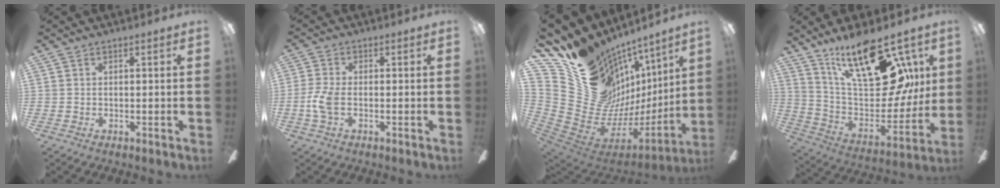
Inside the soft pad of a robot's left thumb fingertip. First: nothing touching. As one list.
[{"total": 5.4, "force": [-1.3, 2.5, 4.6], "torque": [-0.104, 0.001, -0.026]}, {"total": 17.4, "force": [9.3, 13.7, 5.4], "torque": [-0.076, -0.113, 0.218]}, {"total": 25.3, "force": [14.5, 11.2, 17.4], "torque": [-0.277, -0.085, 0.251]}]